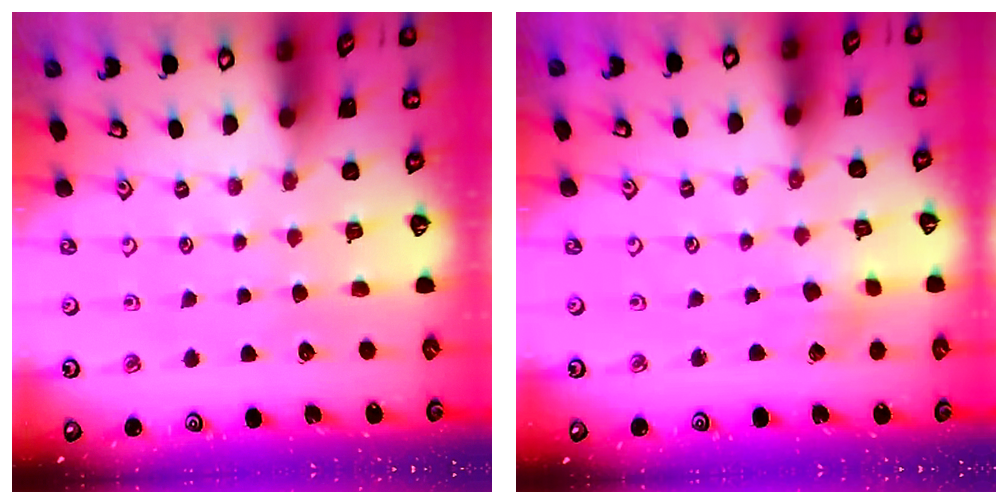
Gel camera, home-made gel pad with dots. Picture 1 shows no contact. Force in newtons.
{"total": 2.6, "press": 2.5, "slide": 0.5}